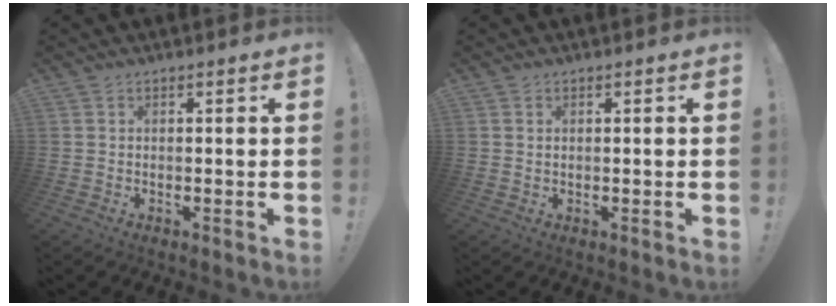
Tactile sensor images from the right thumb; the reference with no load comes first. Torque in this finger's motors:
{"motor_torque": [0.03, -0.35, -0.34, 0.26, 0.06]}